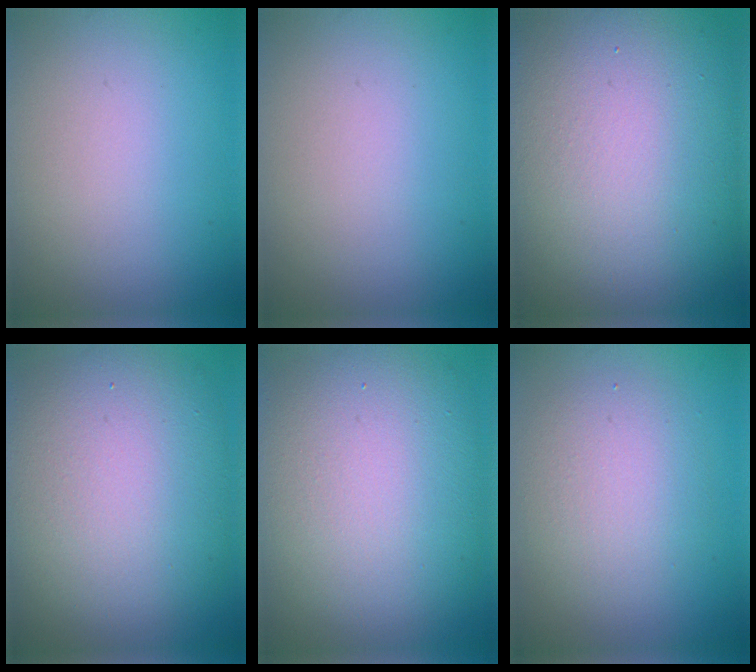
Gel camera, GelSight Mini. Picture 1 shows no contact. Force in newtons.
{"total": 0.0}
{"total": 17.9, "press": 17.8, "slide": 1.3}
{"total": 11.8, "press": 11.8, "slide": 0.8}
{"total": 13.0, "press": 13.0, "slide": 0.8}
{"total": 4.1, "press": 4.1, "slide": 0.3}